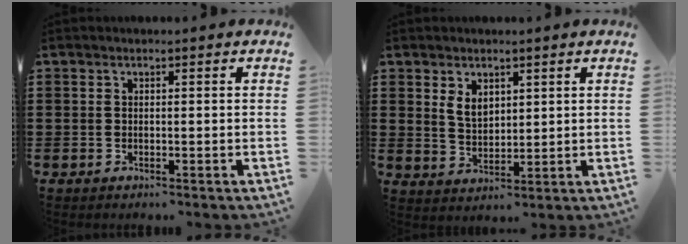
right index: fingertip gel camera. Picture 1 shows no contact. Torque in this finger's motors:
{"motor_torque": [0.07, 0.05, 0.11, 0.09]}